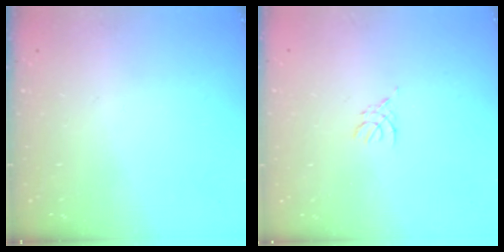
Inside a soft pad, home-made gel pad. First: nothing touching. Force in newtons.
{"total": 1.8, "press": 1.7, "slide": 0.4}